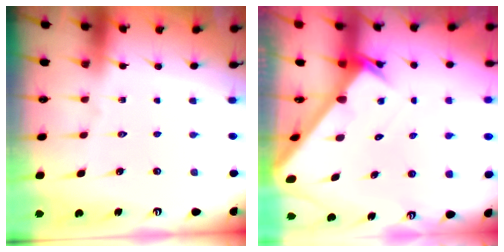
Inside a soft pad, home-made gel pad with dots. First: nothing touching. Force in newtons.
{"total": 2.9, "press": 2.9, "slide": 0.2}